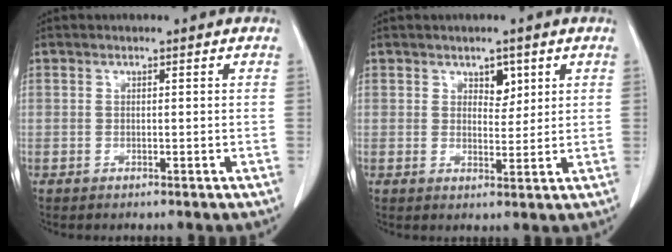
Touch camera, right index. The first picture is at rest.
{"total": 2.9, "force": [1.6, 1.7, 1.7], "torque": [-0.020, -0.001, 0.026]}